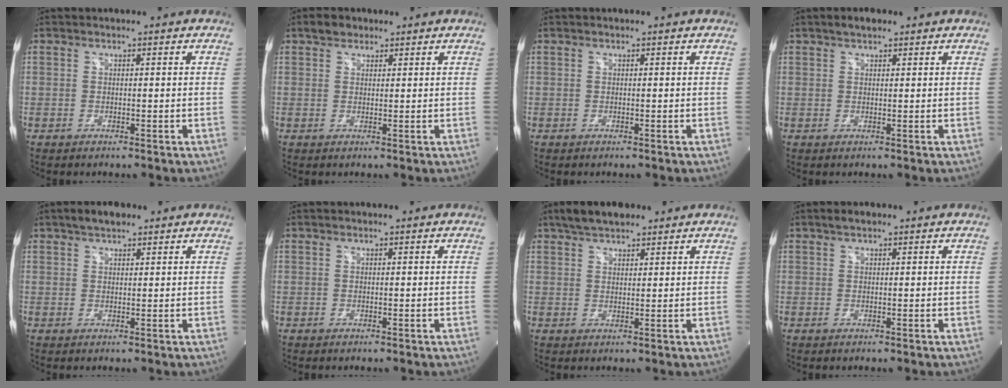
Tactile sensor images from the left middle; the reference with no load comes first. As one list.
[{"total": 2.4, "force": [1.7, 1.6, 0.7], "torque": [-0.014, 0.012, 0.026]}, {"total": 0.0}, {"total": 2.3, "force": [1.6, 0.9, 1.2], "torque": [-0.022, 0.013, 0.026]}, {"total": 3.5, "force": [2.6, 1.4, 1.9], "torque": [-0.039, 0.014, 0.043]}, {"total": 0.0}, {"total": 5.7, "force": [4.4, 2.2, 3.0], "torque": [-0.060, 0.021, 0.079]}, {"total": 1.6, "force": [1.1, 0.5, 0.9], "torque": [-0.020, 0.012, 0.020]}]